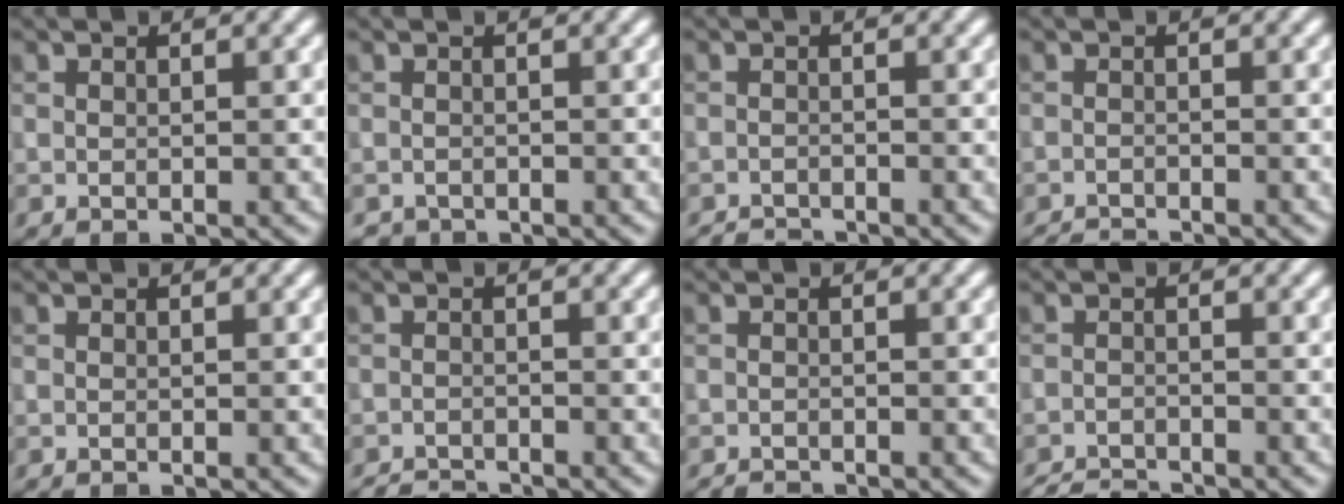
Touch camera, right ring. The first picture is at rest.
{"total": 0.7, "force": [-0.7, 0.2, -0.2], "torque": [0.004, -0.005, -0.012]}
{"total": 1.7, "force": [-1.7, 0.2, 0.1], "torque": [0.003, -0.002, -0.033]}
{"total": 2.1, "force": [-2.1, 0.2, 0.5], "torque": [-0.008, -0.007, -0.040]}
{"total": 0.0}
{"total": 2.2, "force": [-2.2, 0.3, 0.3], "torque": [-0.002, -0.004, -0.042]}
{"total": 1.1, "force": [-1.1, 0.1, 0.0], "torque": [0.003, -0.003, -0.021]}
{"total": 2.6, "force": [-2.5, 0.3, 0.4], "torque": [-0.006, -0.006, -0.052]}